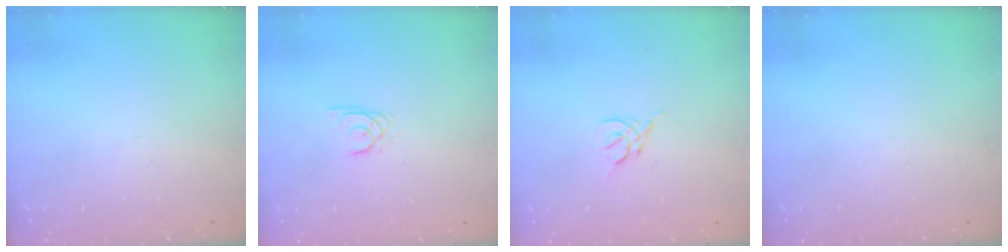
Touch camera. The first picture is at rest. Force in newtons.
{"total": 1.6, "press": 1.6, "slide": 0.2}
{"total": 2.5, "press": 2.4, "slide": 0.7}
{"total": 0.0}